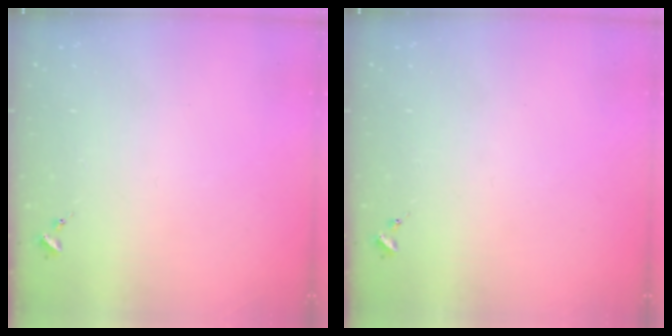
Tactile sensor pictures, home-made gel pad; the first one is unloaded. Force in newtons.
{"total": 0.0}